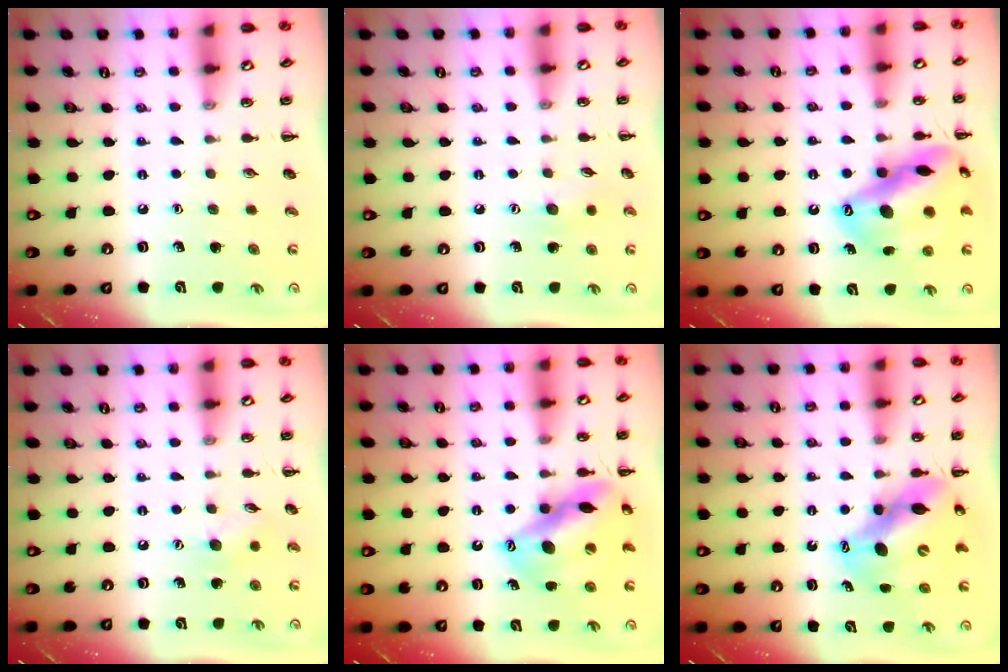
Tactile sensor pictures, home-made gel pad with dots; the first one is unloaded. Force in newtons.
{"total": 5.9, "press": 5.8, "slide": 1.1}
{"total": 20.7, "press": 20.5, "slide": 2.4}
{"total": 5.8, "press": 5.8, "slide": 0.8}
{"total": 15.2, "press": 14.8, "slide": 3.7}
{"total": 12.6, "press": 12.1, "slide": 3.4}